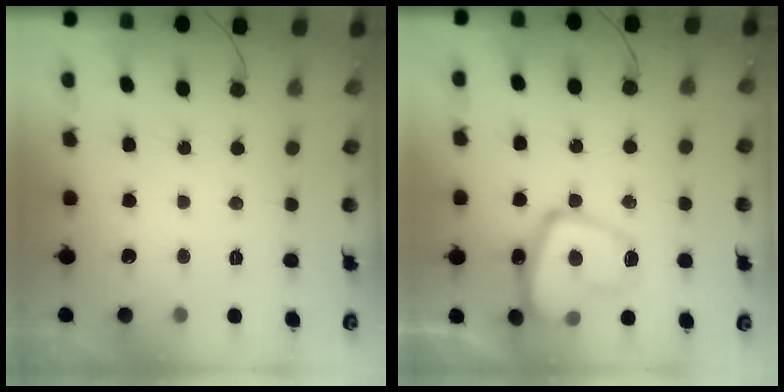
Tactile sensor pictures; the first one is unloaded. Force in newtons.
{"total": 16.8, "press": 16.7, "slide": 2.0}